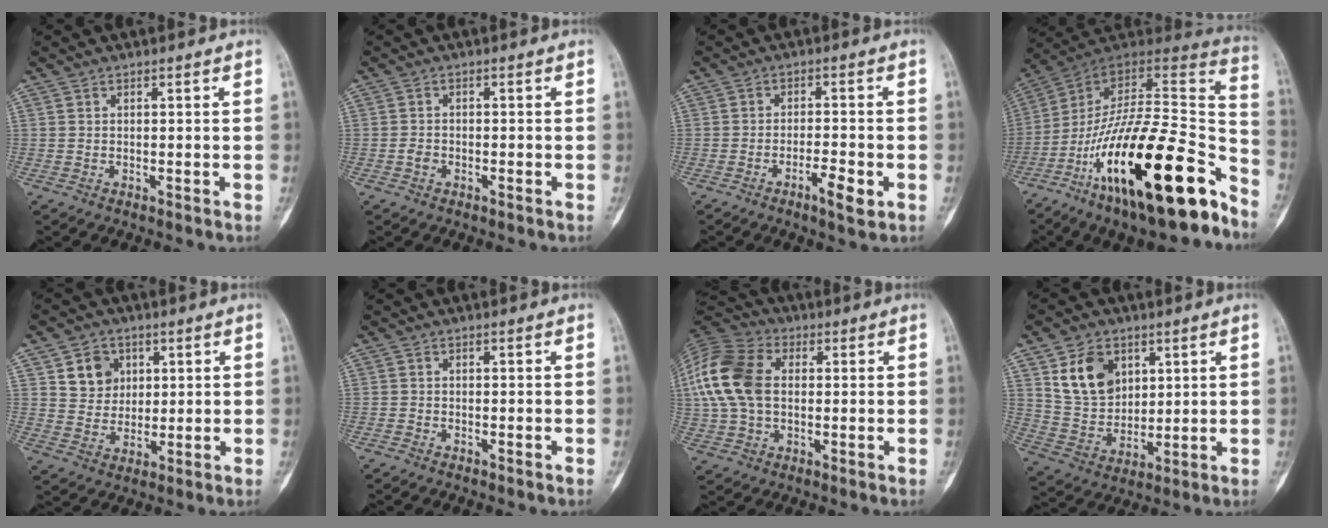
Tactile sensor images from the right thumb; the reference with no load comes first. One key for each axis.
{"total": 1.5, "fx": -0.8, "fy": 1.0, "fz": 0.7, "tx": -0.008, "ty": 0.004, "tz": -0.017}
{"total": 4.9, "fx": -2.3, "fy": 1.1, "fz": 4.2, "tx": -0.071, "ty": 0.009, "tz": -0.038}
{"total": 30.0, "fx": -17.2, "fy": 8.9, "fz": 22.9, "tx": -0.312, "ty": 0.080, "tz": -0.280}
{"total": 7.3, "fx": 2.7, "fy": 6.2, "fz": 2.6, "tx": -0.014, "ty": -0.010, "tz": 0.051}
{"total": 0.5, "fx": -0.5, "fy": 0.2, "fz": 0.0, "tx": -0.004, "ty": -0.001, "tz": -0.015}
{"total": 15.5, "fx": 1.6, "fy": 10.5, "fz": 11.3, "tx": -0.233, "ty": 0.021, "tz": 0.025}
{"total": 11.8, "fx": 4.9, "fy": 8.5, "fz": 6.4, "tx": -0.089, "ty": -0.025, "tz": 0.106}